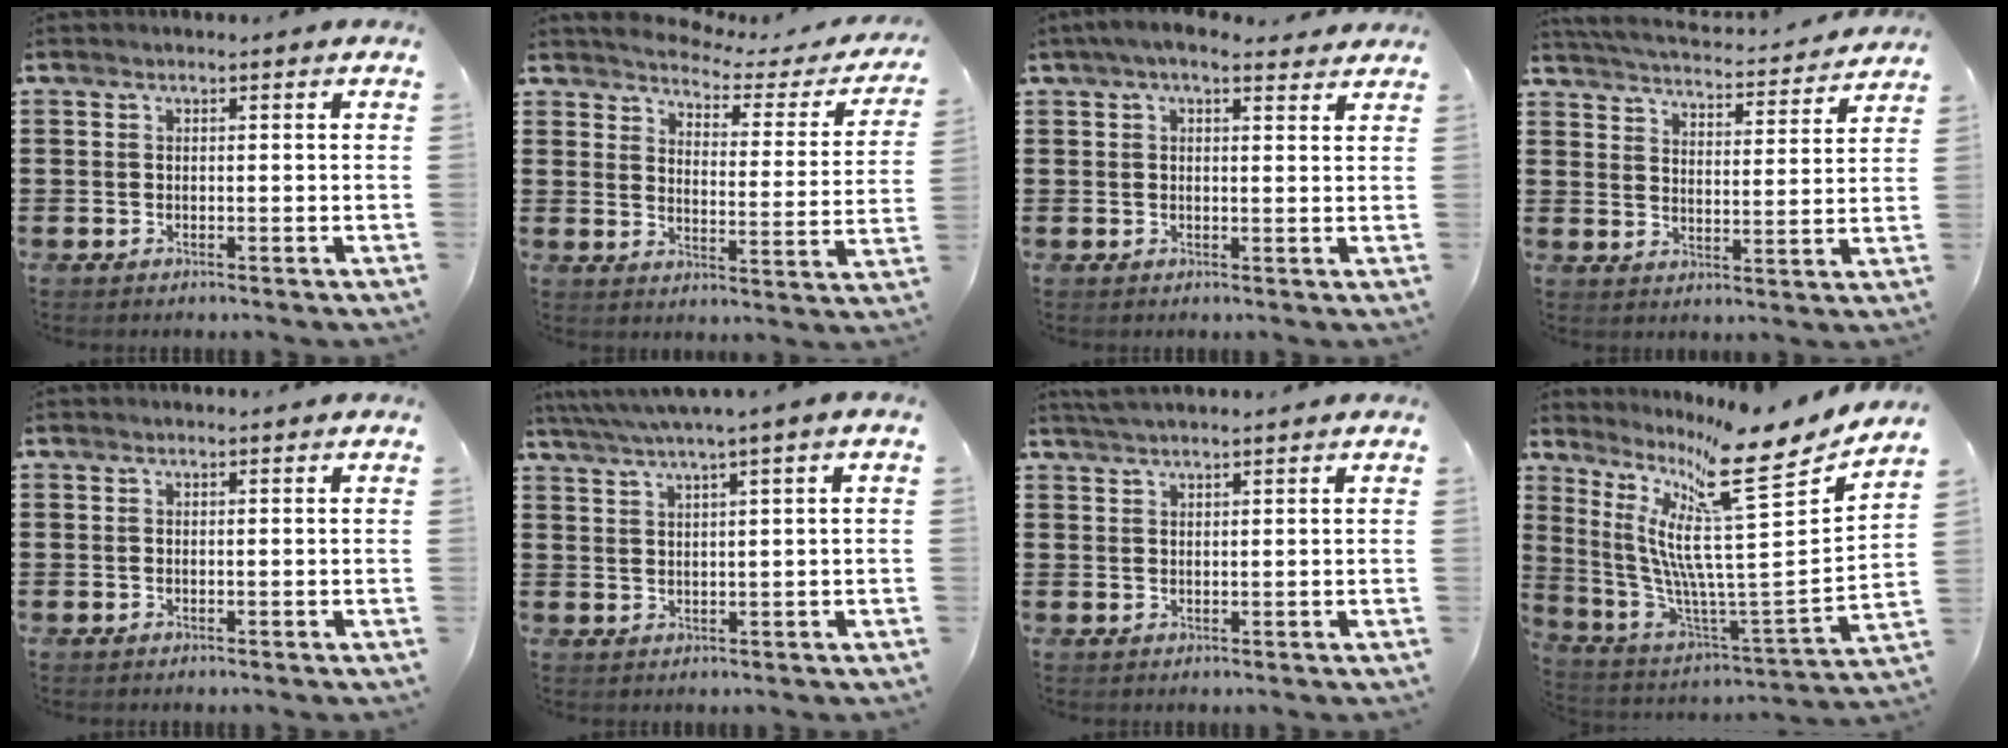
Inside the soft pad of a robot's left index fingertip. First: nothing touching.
{"total": 2.9, "force": [2.8, 0.1, 0.5], "torque": [-0.032, -0.027, 0.041]}
{"total": 3.9, "force": [3.0, 1.0, 2.3], "torque": [-0.051, 0.001, 0.054]}
{"total": 4.4, "force": [4.4, -0.3, 0.7], "torque": [-0.037, -0.035, 0.071]}
{"total": 0.0}
{"total": 2.7, "force": [1.5, -0.5, 2.1], "torque": [-0.045, -0.004, 0.024]}
{"total": 1.9, "force": [1.7, 0.1, 0.7], "torque": [-0.016, 0.002, 0.033]}
{"total": 14.7, "force": [8.7, 1.0, 11.8], "torque": [-0.240, -0.077, 0.126]}